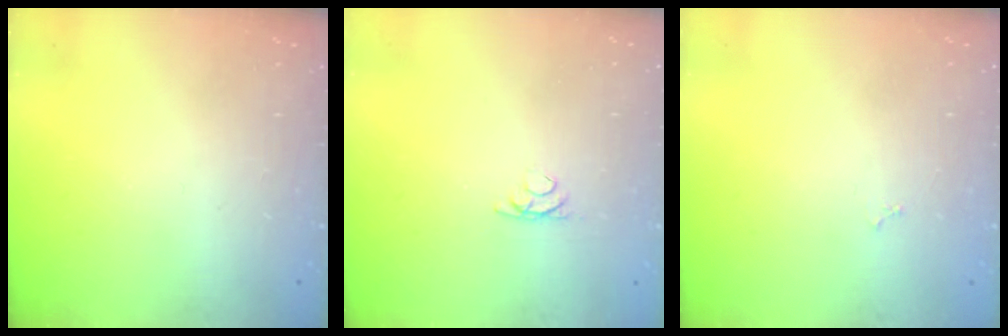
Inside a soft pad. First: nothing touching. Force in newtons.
{"total": 2.8, "press": 2.8, "slide": 0.5}
{"total": 2.9, "press": 2.9, "slide": 0.4}